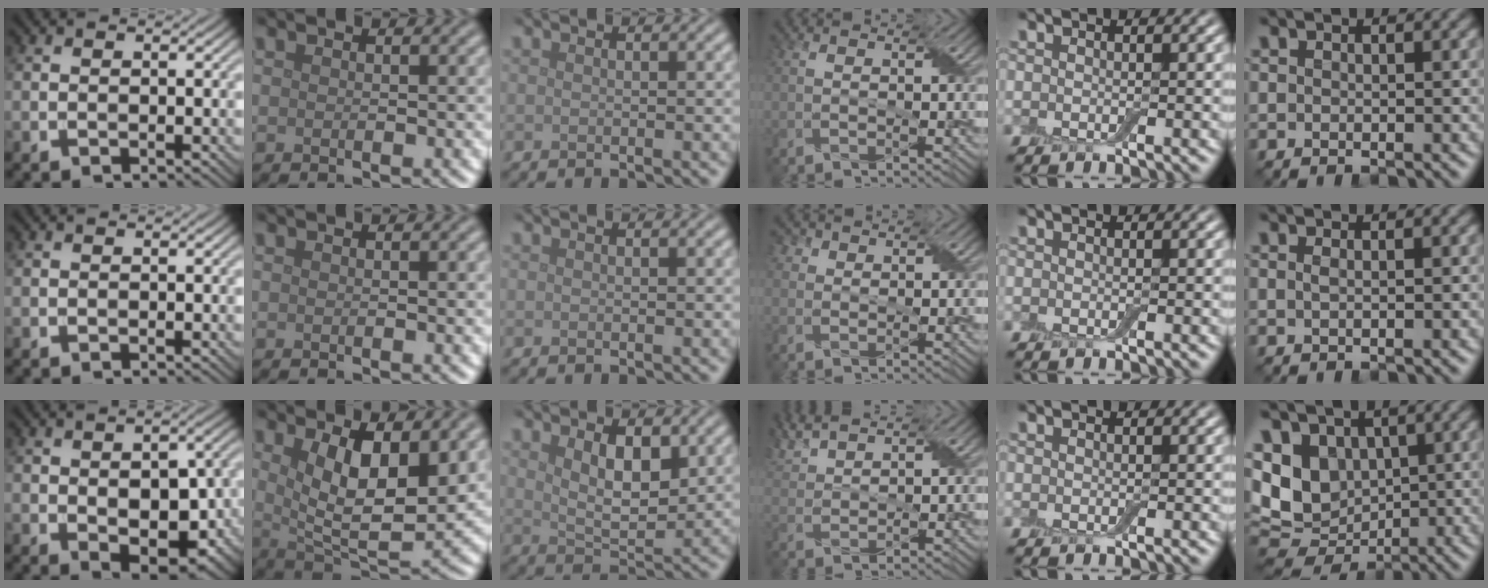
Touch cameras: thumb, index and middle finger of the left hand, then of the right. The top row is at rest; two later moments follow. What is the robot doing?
{"motion": "wrap", "object": "adhesive wrap"}